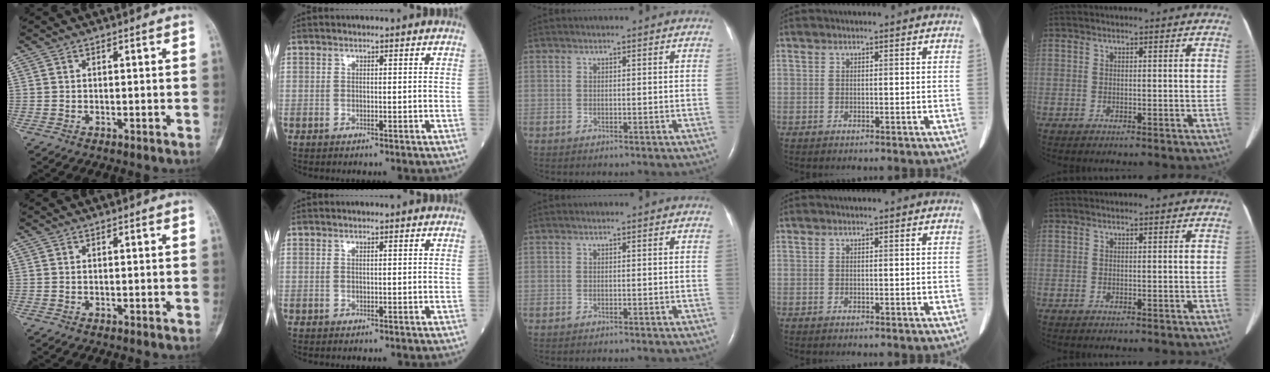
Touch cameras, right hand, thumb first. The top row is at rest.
{}